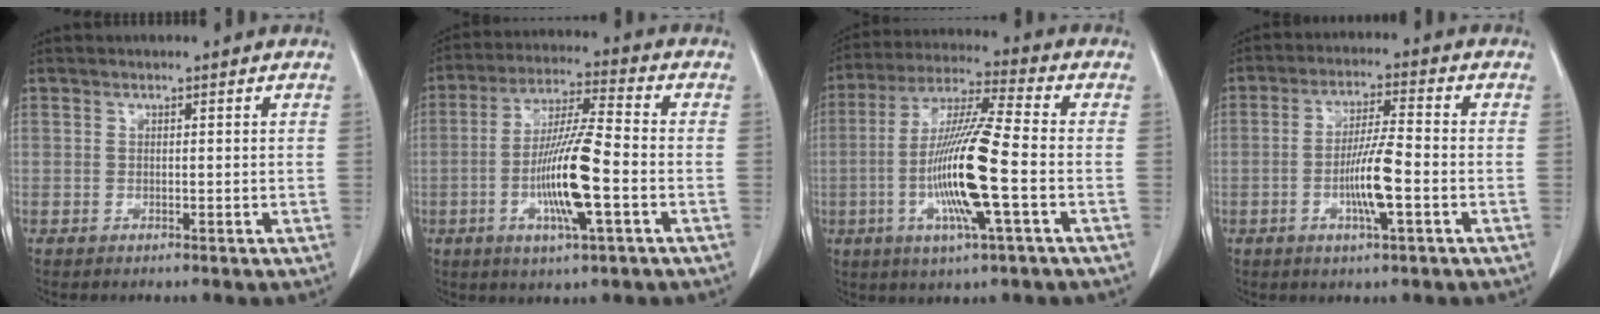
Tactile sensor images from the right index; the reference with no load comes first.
{"total": 12.7, "force": [-3.3, 0.7, 12.2], "torque": [-0.236, -0.008, -0.065]}
{"total": 14.9, "force": [-3.3, 0.2, 14.5], "torque": [-0.292, -0.010, -0.069]}
{"total": 7.7, "force": [-2.1, 0.3, 7.4], "torque": [-0.142, -0.002, -0.042]}